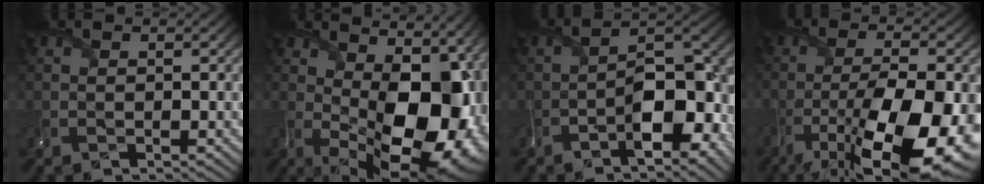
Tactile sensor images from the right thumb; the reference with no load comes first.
{"total": 17.9, "force": [1.0, 9.9, 14.9], "torque": [-0.194, -0.021, 0.047]}
{"total": 10.8, "force": [-4.7, 4.5, 8.7], "torque": [-0.131, -0.003, -0.081]}
{"total": 16.2, "force": [-7.2, 5.8, 13.2], "torque": [-0.228, -0.015, -0.110]}